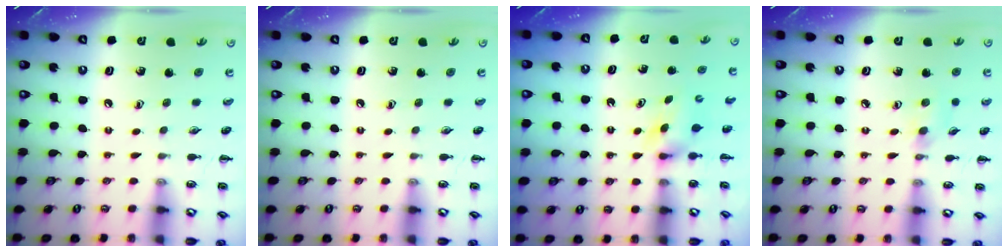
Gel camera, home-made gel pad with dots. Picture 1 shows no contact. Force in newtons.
{"total": 0.0}
{"total": 3.8, "press": 3.6, "slide": 1.2}
{"total": 4.9, "press": 4.6, "slide": 1.8}